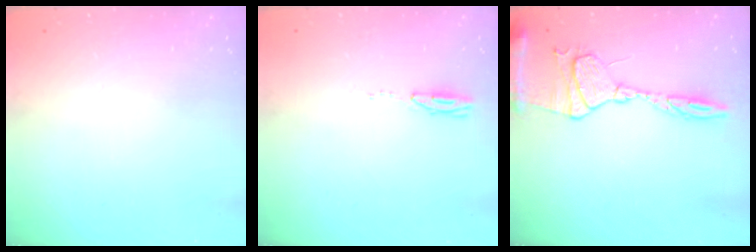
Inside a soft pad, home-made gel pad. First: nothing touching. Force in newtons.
{"total": 3.5, "press": 2.9, "slide": 2.0}
{"total": 13.4, "press": 13.4, "slide": 1.1}